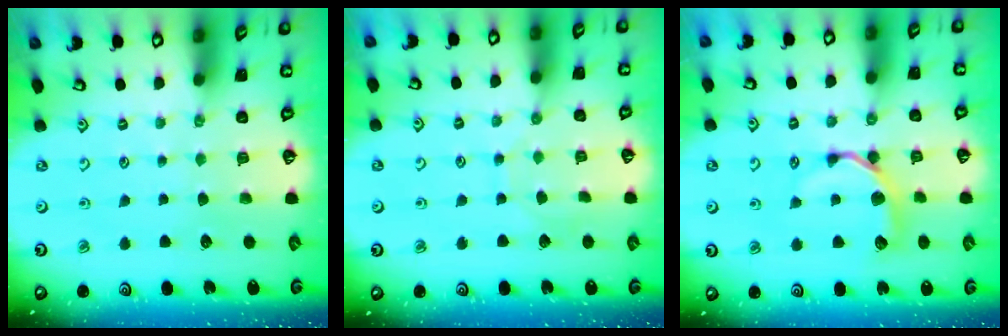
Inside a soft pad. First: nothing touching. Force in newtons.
{"total": 6.2, "press": 6.2, "slide": 0.6}
{"total": 8.9, "press": 8.9, "slide": 0.9}